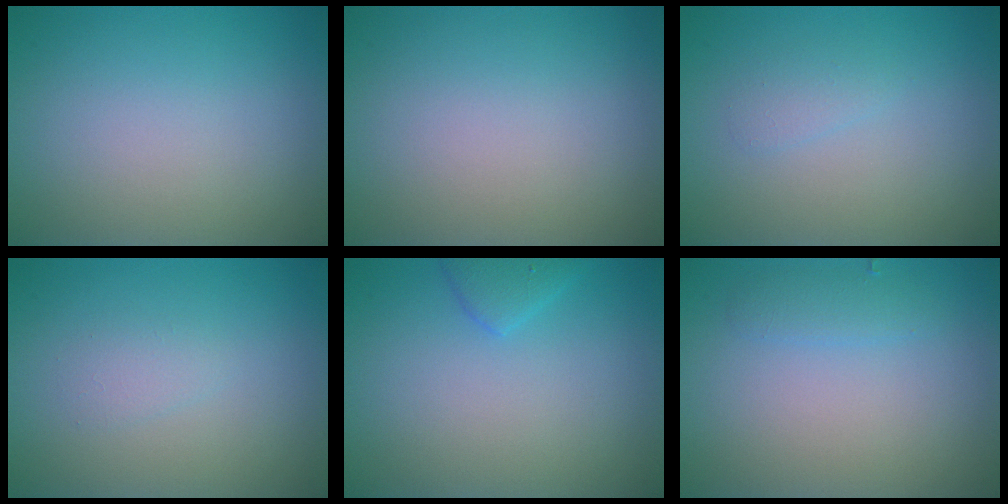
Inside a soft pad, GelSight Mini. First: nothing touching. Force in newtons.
{"total": 0.0}
{"total": 1.0, "press": 1.0, "slide": 0.0}
{"total": 1.0, "press": 1.0, "slide": 0.0}
{"total": 1.6, "press": 1.6, "slide": 0.2}
{"total": 1.3, "press": 1.3, "slide": 0.1}